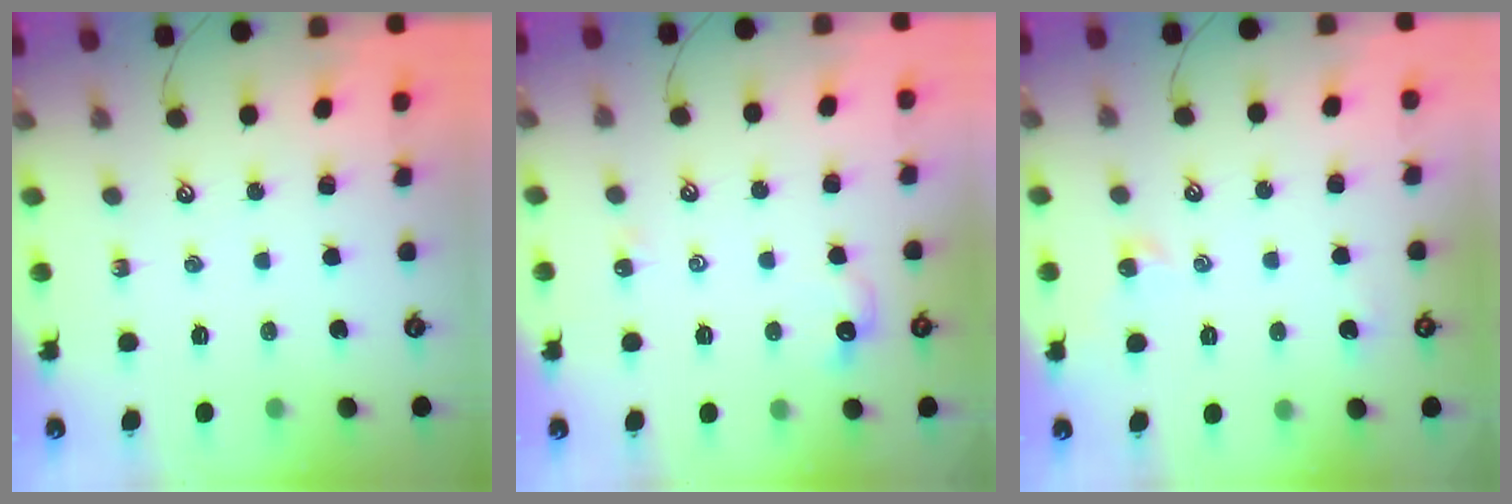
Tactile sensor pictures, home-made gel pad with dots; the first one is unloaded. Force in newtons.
{"total": 2.7, "press": 2.6, "slide": 0.5}
{"total": 1.5, "press": 1.4, "slide": 0.5}